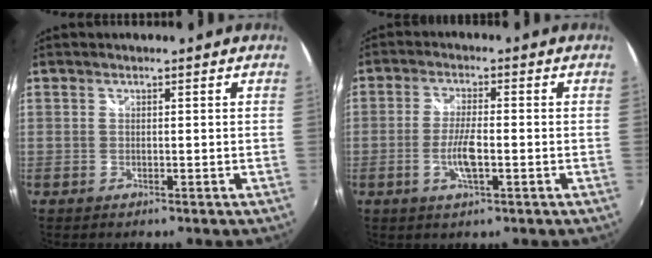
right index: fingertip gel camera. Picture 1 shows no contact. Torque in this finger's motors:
{"motor_torque": [-0.16, 0.02, 0.06, 0.02]}